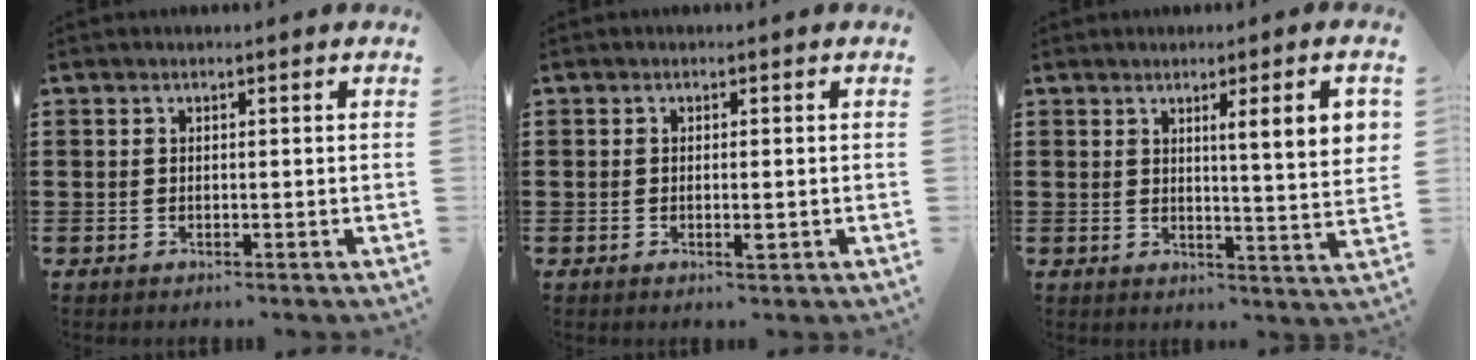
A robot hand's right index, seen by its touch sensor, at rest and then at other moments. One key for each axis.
{"total": 1.4, "fx": -0.4, "fy": 0.3, "fz": 1.3, "tx": -0.023, "ty": -0.002, "tz": -0.006}
{"total": 6.6, "fx": 2.7, "fy": 0.0, "fz": 6.0, "tx": -0.102, "ty": -0.011, "tz": 0.039}